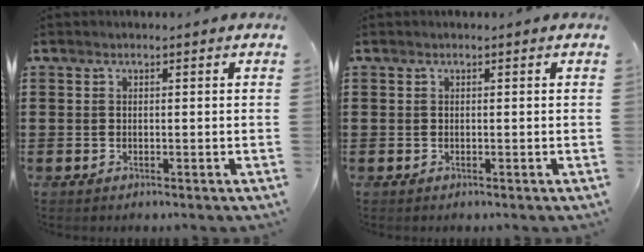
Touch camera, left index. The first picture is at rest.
{"total": 0.0}